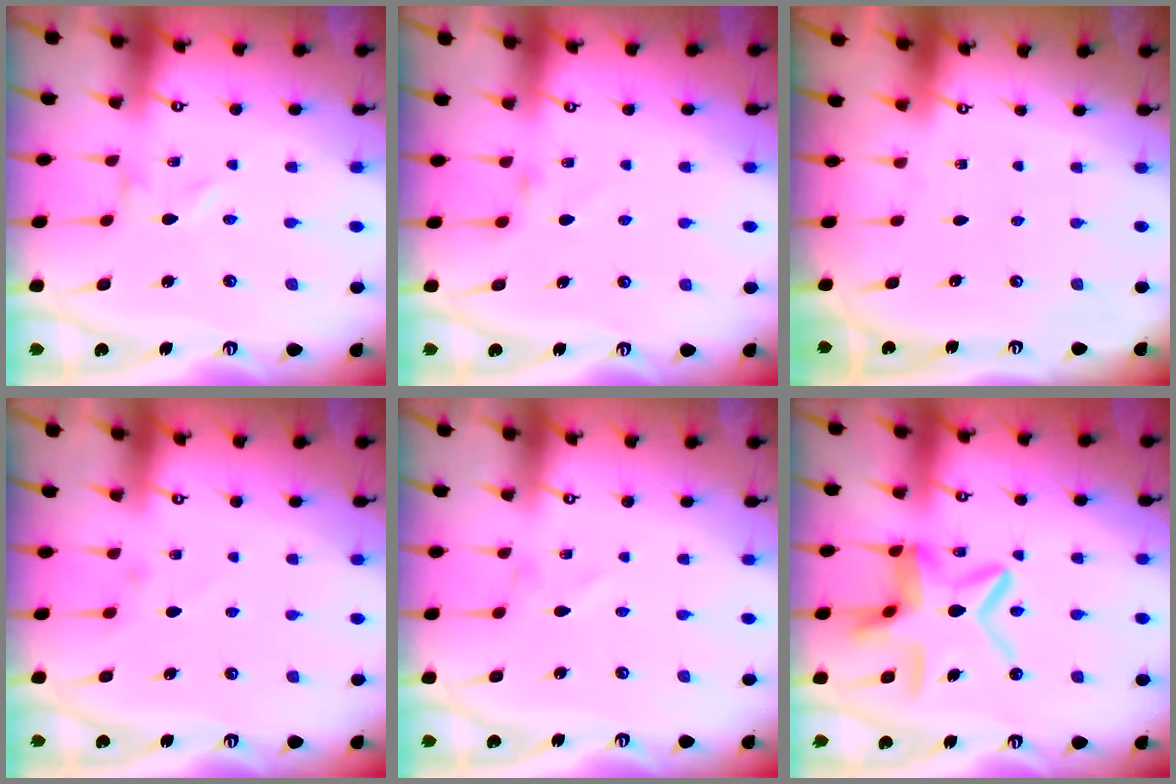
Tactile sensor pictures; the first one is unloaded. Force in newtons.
{"total": 3.2, "press": 3.2, "slide": 0.6}
{"total": 0.0}
{"total": 2.3, "press": 2.3, "slide": 0.4}
{"total": 1.4, "press": 1.4, "slide": 0.1}
{"total": 14.3, "press": 14.2, "slide": 1.3}